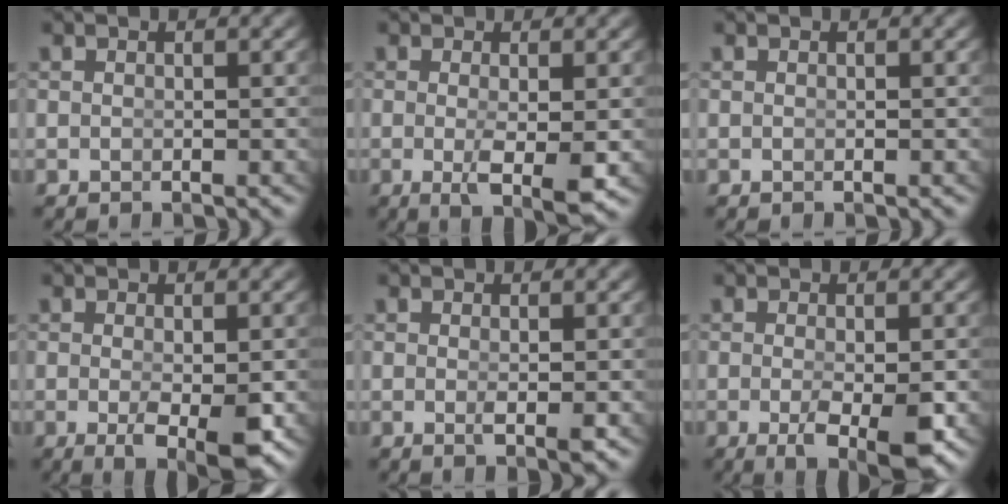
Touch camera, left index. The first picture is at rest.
{"total": 3.9, "force": [-1.2, 0.5, 3.6], "torque": [-0.061, -0.027, -0.007]}
{"total": 0.0}
{"total": 4.9, "force": [-2.1, 1.3, 4.2], "torque": [-0.063, -0.029, -0.022]}
{"total": 1.4, "force": [-0.4, -0.2, 1.3], "torque": [-0.020, -0.009, -0.003]}
{"total": 5.5, "force": [-2.6, 1.6, 4.6], "torque": [-0.071, -0.030, -0.029]}